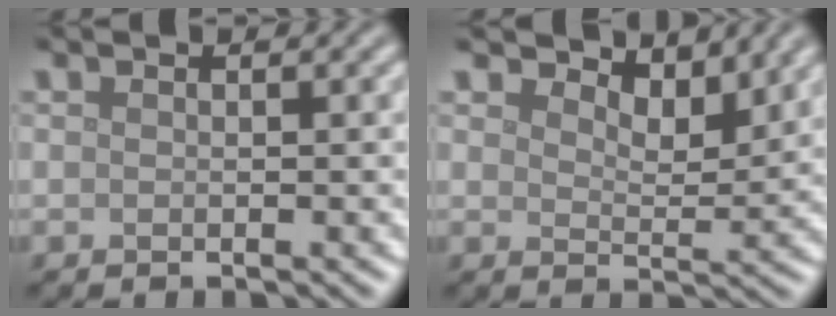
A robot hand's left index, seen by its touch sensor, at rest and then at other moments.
{"total": 4.2, "force": [3.8, 1.2, 1.4], "torque": [-0.031, -0.002, 0.054]}